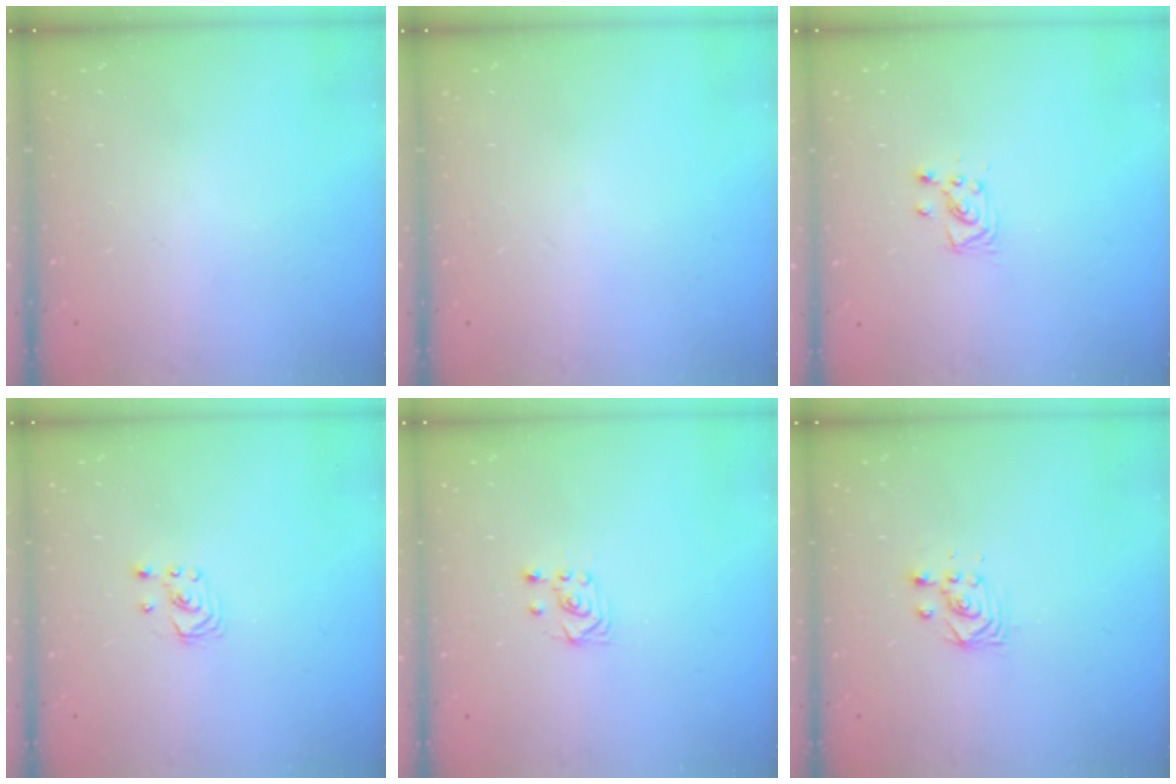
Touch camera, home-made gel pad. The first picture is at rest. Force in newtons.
{"total": 0.0}
{"total": 4.3, "press": 4.2, "slide": 0.5}
{"total": 1.9, "press": 1.9, "slide": 0.2}
{"total": 2.7, "press": 2.4, "slide": 1.3}
{"total": 3.0, "press": 2.9, "slide": 0.3}